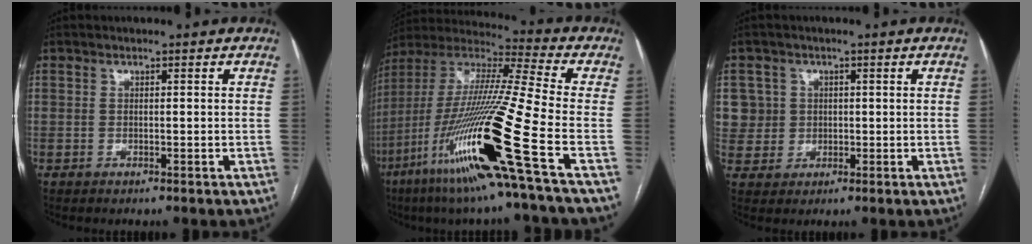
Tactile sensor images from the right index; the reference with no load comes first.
{"total": 25.1, "force": [-9.9, -0.5, 23.0], "torque": [-0.457, -0.046, -0.190]}
{"total": 5.9, "force": [1.6, 5.7, -0.1], "torque": [0.011, 0.014, 0.039]}